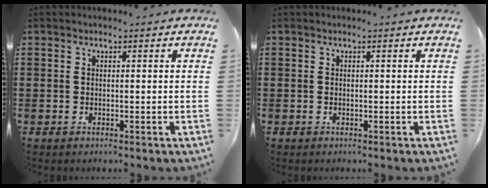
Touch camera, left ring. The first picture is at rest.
{"total": 0.0}